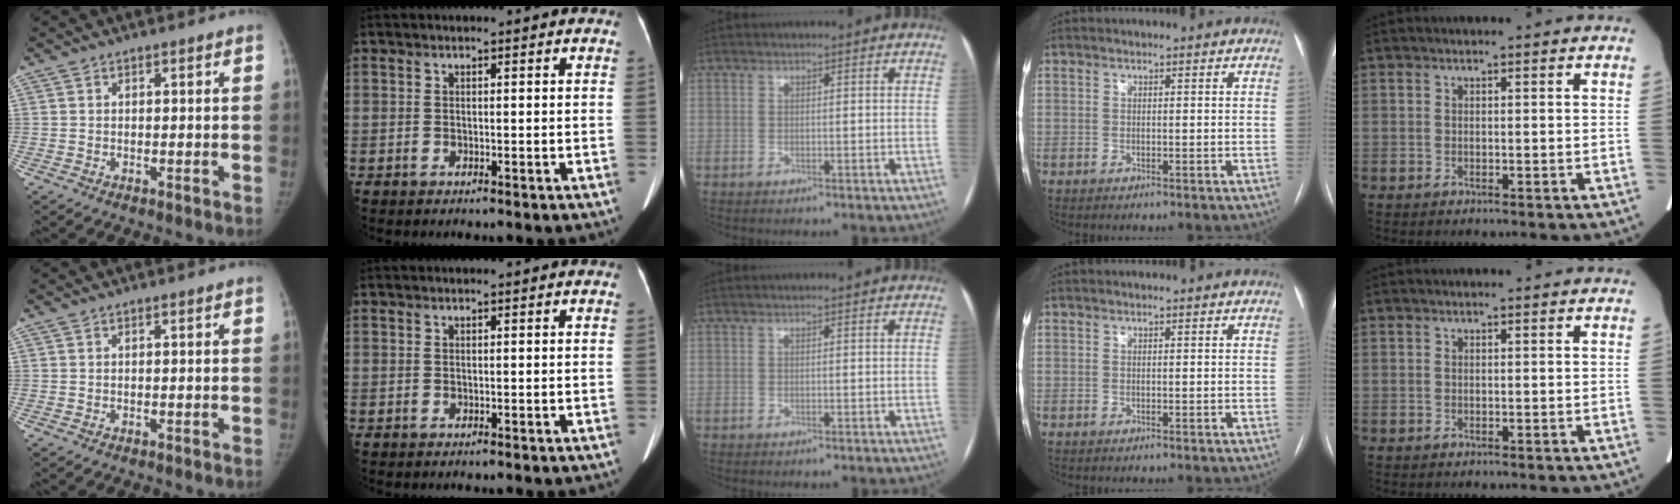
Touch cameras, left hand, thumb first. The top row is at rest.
{}